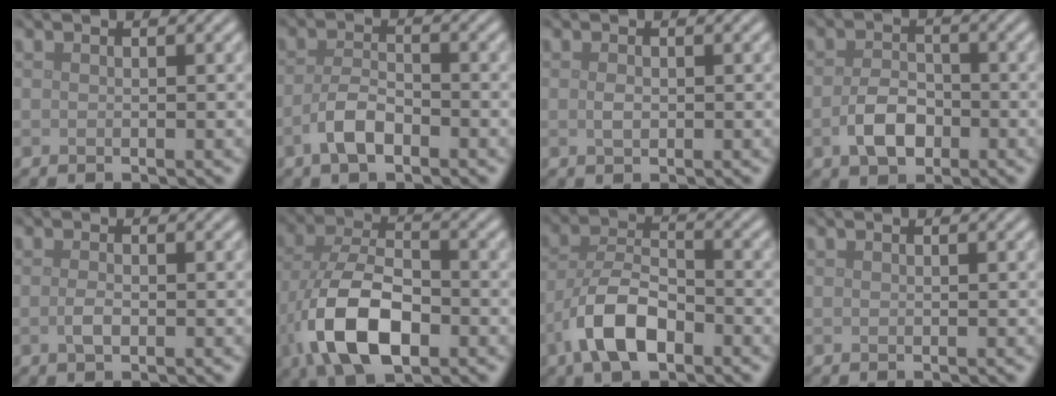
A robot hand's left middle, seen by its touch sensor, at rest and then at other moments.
{"total": 3.2, "force": [-1.6, 1.5, 2.3], "torque": [-0.049, 0.003, -0.036]}
{"total": 1.0, "force": [0.0, 0.6, 0.8], "torque": [-0.018, -0.002, 0.000]}
{"total": 3.6, "force": [-1.2, 2.4, 2.5], "torque": [-0.049, -0.001, -0.025]}
{"total": 1.3, "force": [-0.3, 0.6, 1.1], "torque": [-0.025, -0.001, -0.008]}
{"total": 9.7, "force": [-3.5, 5.1, 7.4], "torque": [-0.165, -0.006, -0.072]}
{"total": 6.2, "force": [-3.1, 3.0, 4.4], "torque": [-0.082, 0.005, -0.065]}
{"total": 0.0}